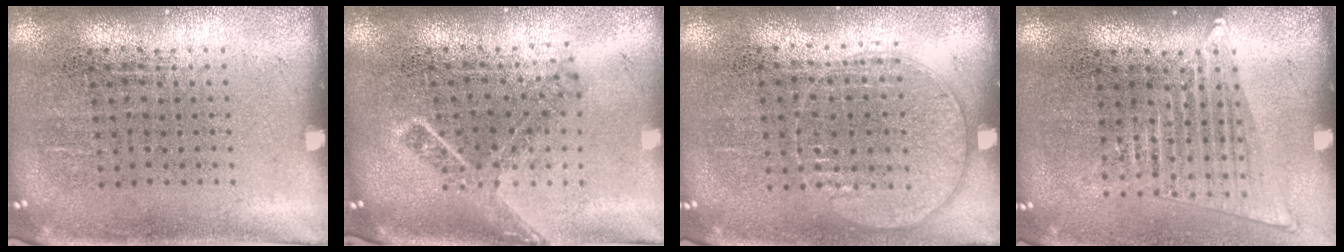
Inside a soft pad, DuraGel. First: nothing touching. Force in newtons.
{"total": 1.8, "press": 1.3, "slide": 1.3}
{"total": 1.0, "press": 0.9, "slide": 0.4}
{"total": 1.5, "press": 1.4, "slide": 0.7}